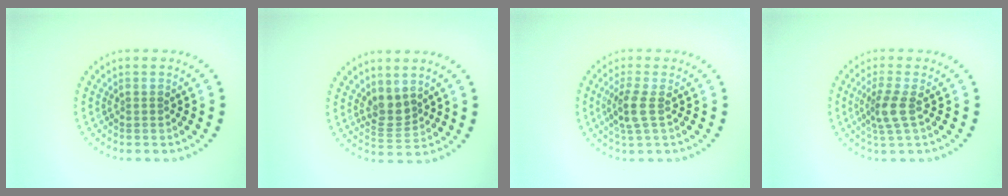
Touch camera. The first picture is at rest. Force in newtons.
{"total": 2.2, "press": 1.8, "slide": 1.2}
{"total": 2.2, "press": 1.9, "slide": 1.2}
{"total": 2.5, "press": 1.9, "slide": 1.6}